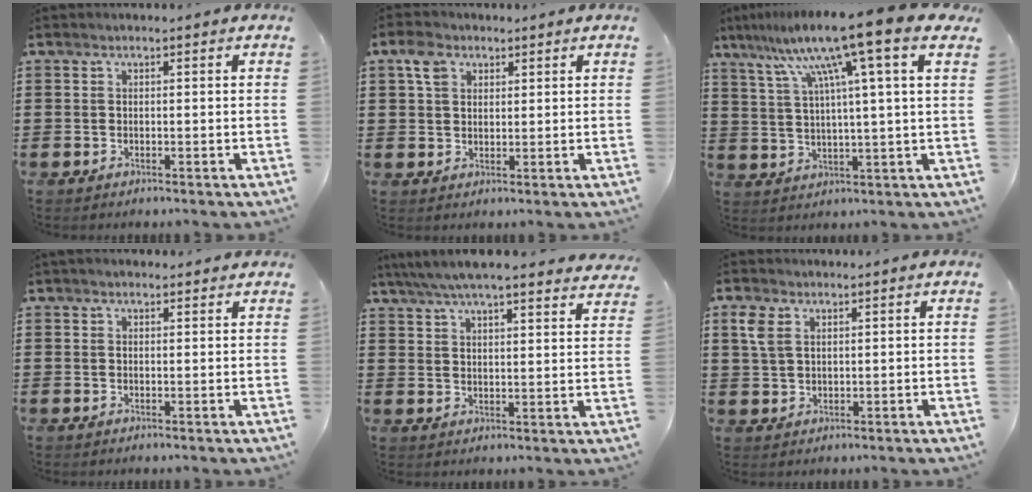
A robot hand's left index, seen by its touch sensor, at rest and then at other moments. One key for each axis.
{"total": 4.0, "fx": 2.2, "fy": 2.8, "fz": 1.7, "tx": -0.038, "ty": 0.008, "tz": 0.037}
{"total": 12.1, "fx": 7.6, "fy": -0.6, "fz": 9.4, "tx": -0.195, "ty": -0.028, "tz": 0.117}
{"total": 1.2, "fx": 1.0, "fy": 0.4, "fz": 0.5, "tx": -0.010, "ty": 0.004, "tz": 0.019}
{"total": 5.7, "fx": 5.3, "fy": 0.0, "fz": 2.1, "tx": -0.058, "ty": -0.022, "tz": 0.092}
{"total": 3.9, "fx": 2.0, "fy": 2.5, "fz": 2.3, "tx": -0.063, "ty": 0.008, "tz": 0.033}